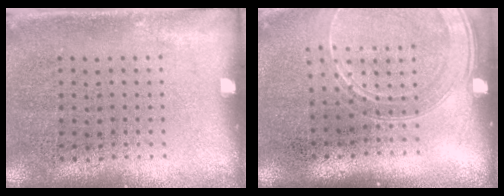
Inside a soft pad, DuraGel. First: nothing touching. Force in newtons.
{"total": 1.7, "press": 1.6, "slide": 0.7}